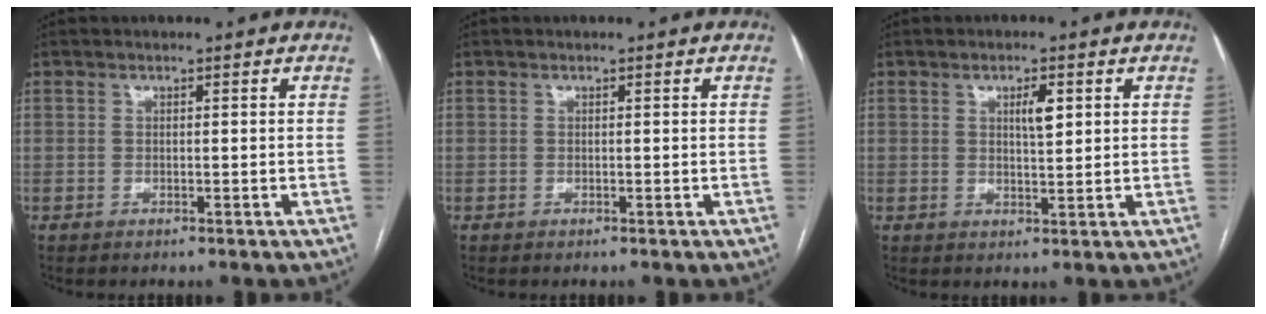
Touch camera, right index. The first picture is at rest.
{"total": 0.0}
{"total": 3.2, "force": [1.2, 0.8, 2.8], "torque": [-0.046, 0.000, 0.020]}